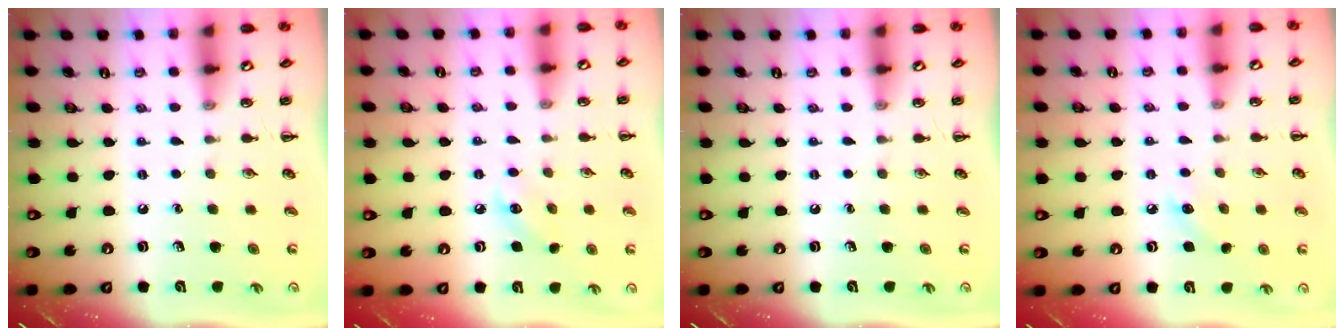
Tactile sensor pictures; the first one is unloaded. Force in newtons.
{"total": 5.4, "press": 5.2, "slide": 1.5}
{"total": 0.0}
{"total": 5.8, "press": 5.6, "slide": 1.4}